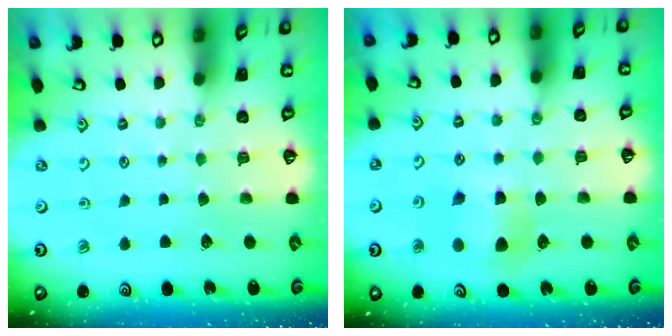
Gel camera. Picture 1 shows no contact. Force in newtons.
{"total": 6.3, "press": 6.2, "slide": 0.6}